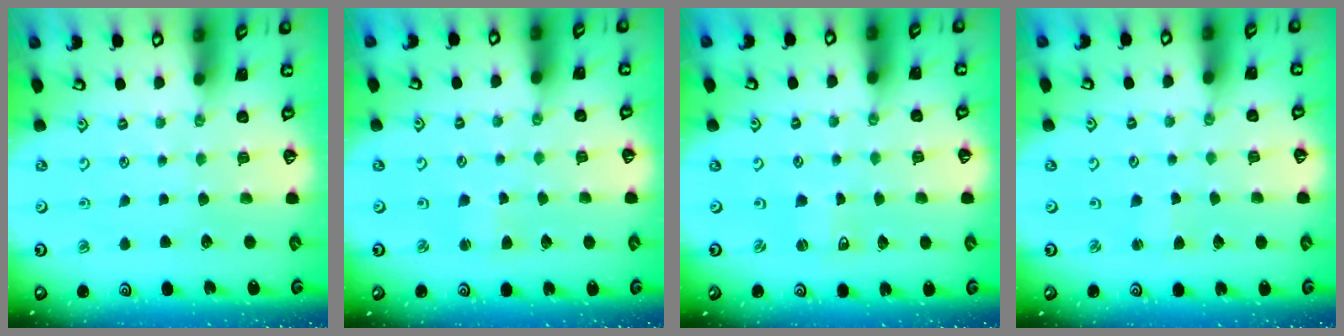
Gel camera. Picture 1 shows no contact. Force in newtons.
{"total": 1.2, "press": 1.1, "slide": 0.1}
{"total": 2.3, "press": 2.3, "slide": 0.4}
{"total": 1.6, "press": 1.6, "slide": 0.2}